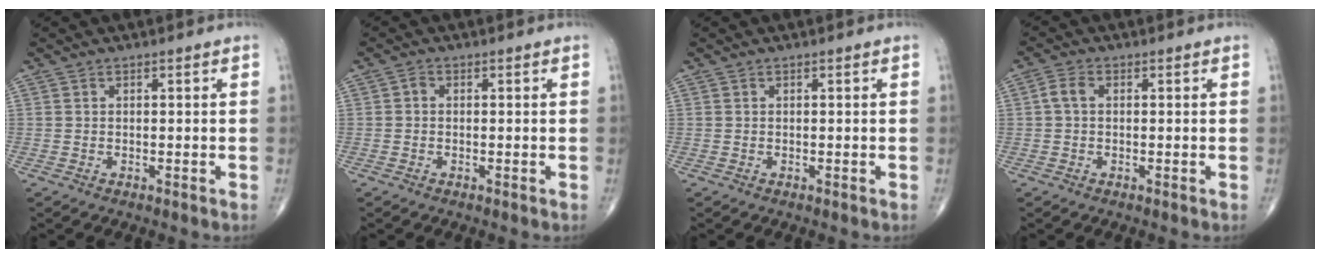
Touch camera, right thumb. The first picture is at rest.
{"total": 1.0, "force": [-0.1, 0.8, 0.6], "torque": [-0.006, 0.002, -0.007]}
{"total": 0.0}
{"total": 2.5, "force": [0.2, 1.6, 1.9], "torque": [-0.039, 0.007, -0.001]}